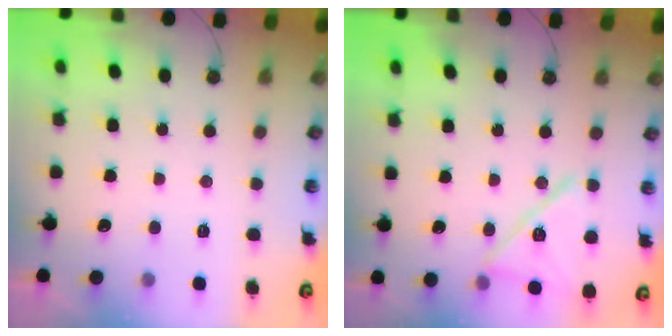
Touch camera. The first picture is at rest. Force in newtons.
{"total": 15.9, "press": 12.7, "slide": 9.5}